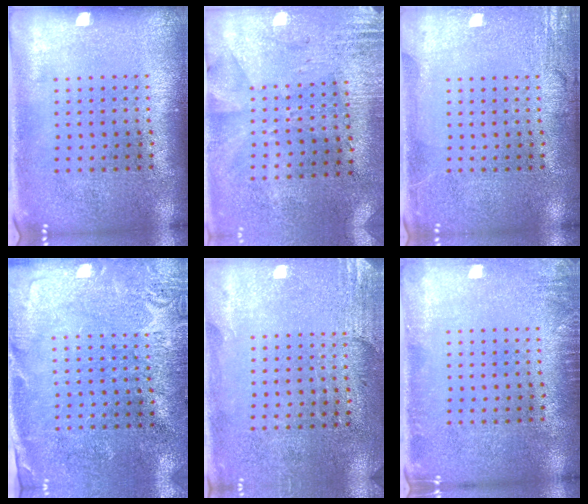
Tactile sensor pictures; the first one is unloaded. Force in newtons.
{"total": 2.8, "press": 2.2, "slide": 1.6}
{"total": 2.7, "press": 2.7, "slide": 0.3}
{"total": 2.7, "press": 2.6, "slide": 0.6}
{"total": 2.8, "press": 2.4, "slide": 1.4}
{"total": 1.4, "press": 1.4, "slide": 0.3}